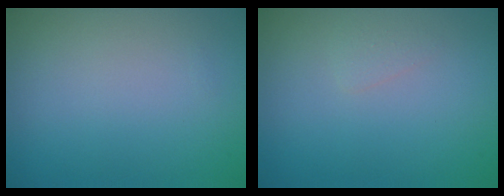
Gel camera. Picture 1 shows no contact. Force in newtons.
{"total": 0.7, "press": 0.7, "slide": 0.0}